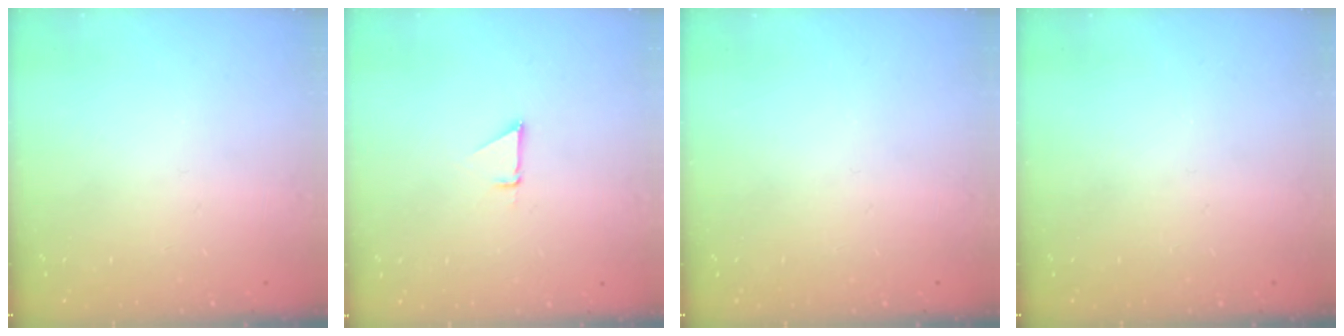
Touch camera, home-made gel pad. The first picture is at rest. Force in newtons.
{"total": 1.5, "press": 1.5, "slide": 0.0}
{"total": 0.0}
{"total": 0.0}